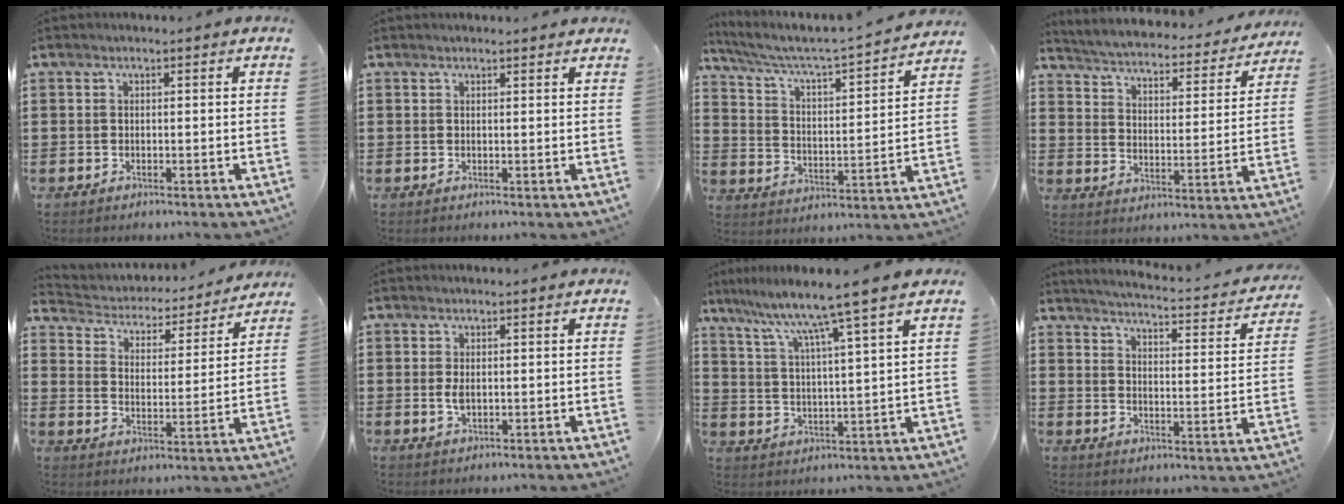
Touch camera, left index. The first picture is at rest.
{"total": 0.8, "force": [0.8, 0.1, 0.2], "torque": [-0.005, 0.001, 0.016]}
{"total": 3.9, "force": [3.5, 0.1, 1.9], "torque": [-0.056, -0.036, 0.046]}
{"total": 3.2, "force": [3.1, -0.1, 0.8], "torque": [-0.036, -0.031, 0.042]}
{"total": 3.3, "force": [3.3, 0.7, 0.1], "torque": [-0.025, -0.029, 0.048]}
{"total": 2.1, "force": [0.1, 1.0, 1.9], "torque": [-0.038, 0.002, 0.002]}
{"total": 8.0, "force": [6.5, -1.4, 4.5], "torque": [-0.112, -0.045, 0.100]}
{"total": 2.9, "force": [2.7, -0.4, 1.1], "torque": [-0.040, -0.031, 0.035]}